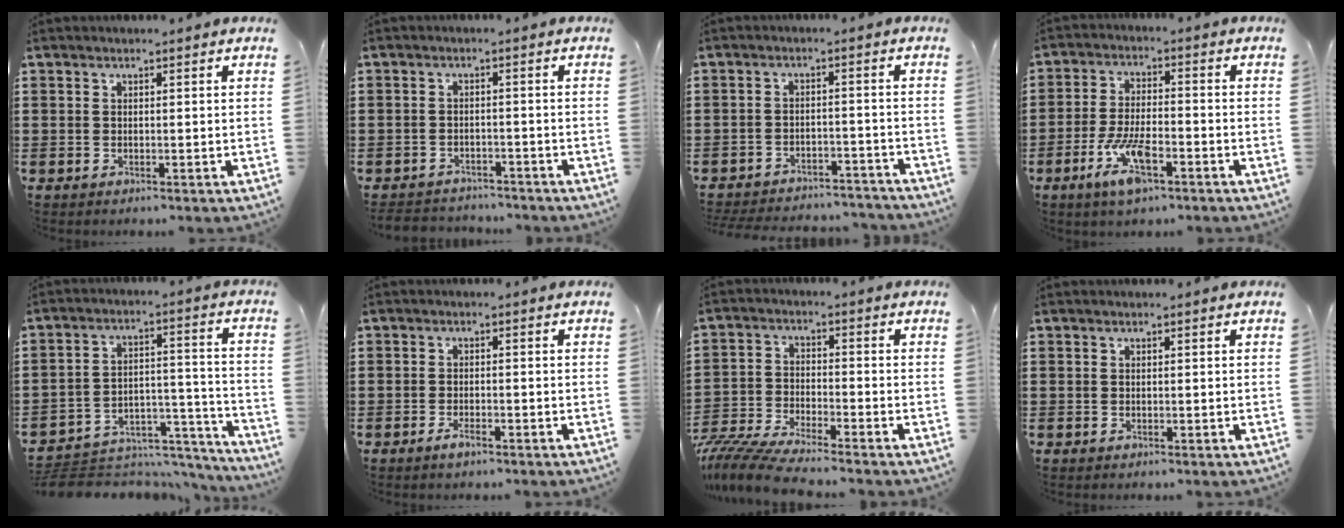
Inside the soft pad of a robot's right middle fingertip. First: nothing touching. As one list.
[{"total": 2.5, "force": [-2.5, 0.5, -0.2], "torque": [-0.005, -0.003, -0.055]}, {"total": 3.9, "force": [-3.9, 0.3, 0.3], "torque": [-0.016, 0.001, -0.084]}, {"total": 8.5, "force": [-4.0, 2.9, 6.9], "torque": [-0.149, -0.006, -0.073]}, {"total": 5.9, "force": [-5.4, 2.2, 0.7], "torque": [-0.010, 0.015, -0.105]}, {"total": 1.8, "force": [-1.2, 0.5, 1.2], "torque": [-0.023, 0.000, -0.024]}, {"total": 6.3, "force": [-6.0, -0.1, 1.9], "torque": [-0.061, -0.017, -0.123]}, {"total": 0.0}]